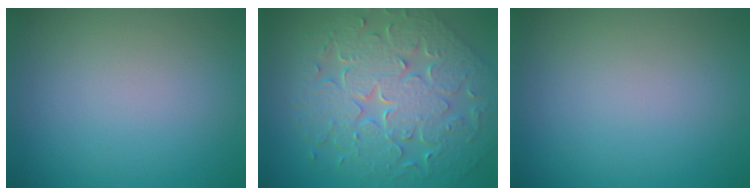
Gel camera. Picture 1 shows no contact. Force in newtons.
{"total": 9.5, "press": 6.7, "slide": 6.6}
{"total": 0.0}